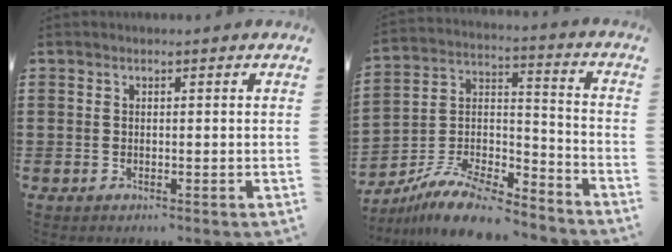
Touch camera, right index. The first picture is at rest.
{"total": 11.3, "force": [-9.9, 3.0, 4.6], "torque": [-0.095, 0.026, -0.195]}